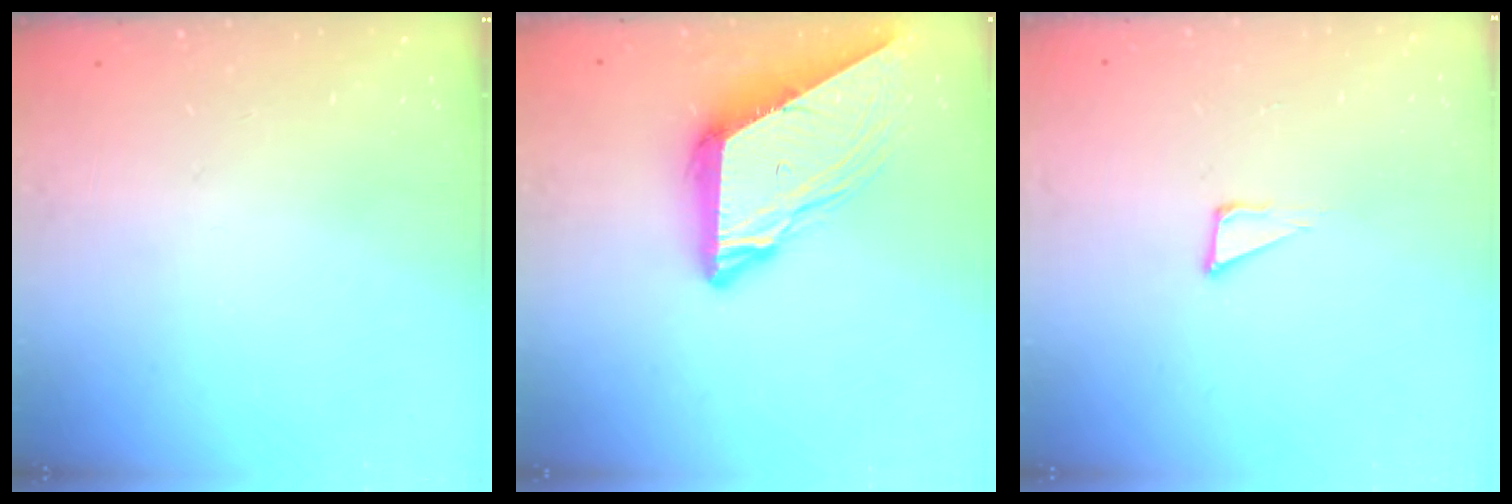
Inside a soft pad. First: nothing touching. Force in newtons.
{"total": 9.3, "press": 9.2, "slide": 0.8}
{"total": 3.6, "press": 3.5, "slide": 0.9}